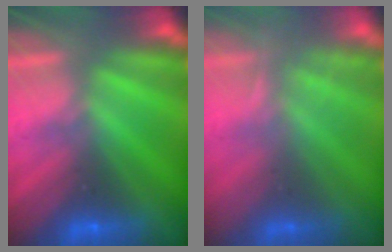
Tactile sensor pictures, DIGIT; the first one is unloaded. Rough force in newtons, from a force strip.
{"total": 2.2}